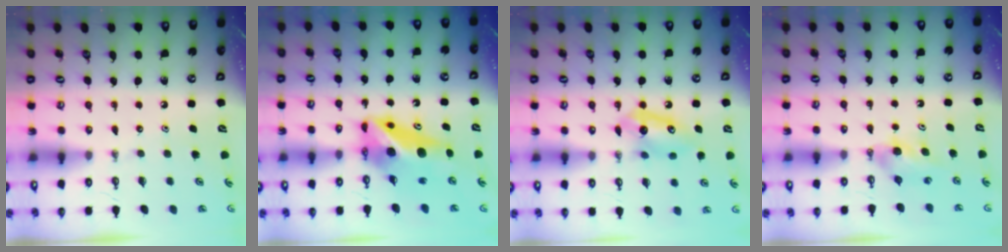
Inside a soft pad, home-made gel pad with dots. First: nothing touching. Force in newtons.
{"total": 12.2, "press": 12.1, "slide": 1.1}
{"total": 7.7, "press": 7.5, "slide": 1.3}
{"total": 5.1, "press": 5.0, "slide": 0.6}